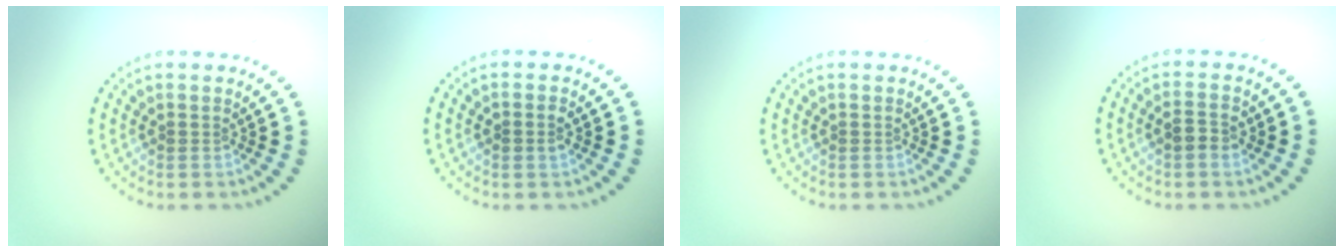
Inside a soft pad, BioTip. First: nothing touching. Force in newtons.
{"total": 1.3, "press": 1.3, "slide": 0.1}
{"total": 0.0}
{"total": 2.0, "press": 2.0, "slide": 0.2}